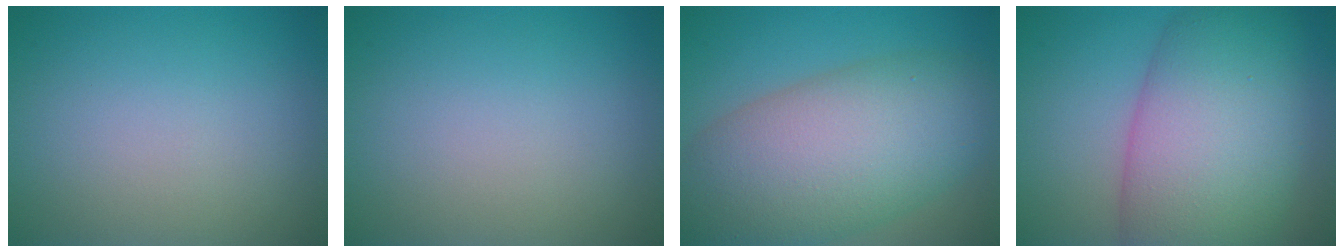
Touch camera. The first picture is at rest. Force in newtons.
{"total": 0.0}
{"total": 11.6, "press": 11.6, "slide": 0.3}
{"total": 12.2, "press": 12.2, "slide": 0.3}